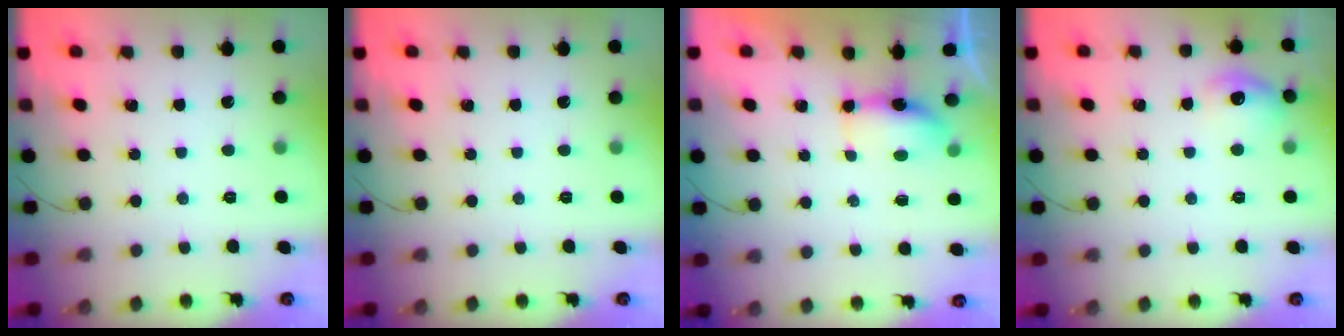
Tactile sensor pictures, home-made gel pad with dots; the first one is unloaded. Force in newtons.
{"total": 0.0}
{"total": 5.2, "press": 5.2, "slide": 0.9}
{"total": 9.1, "press": 9.0, "slide": 1.2}